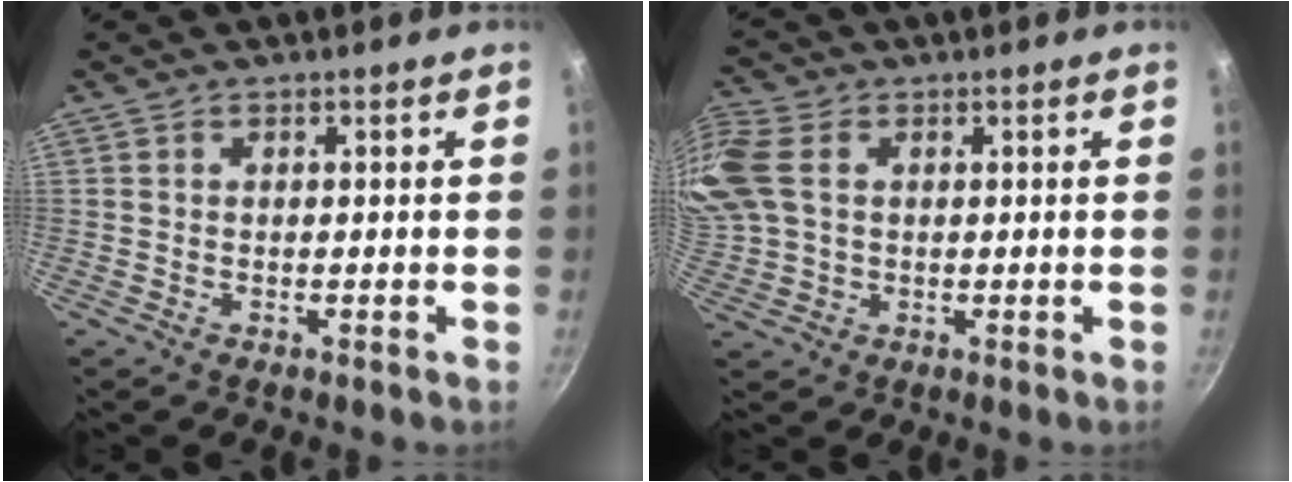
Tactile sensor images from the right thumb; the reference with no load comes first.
{"total": 9.6, "force": [2.0, 6.9, 6.3], "torque": [-0.141, 0.014, 0.038]}